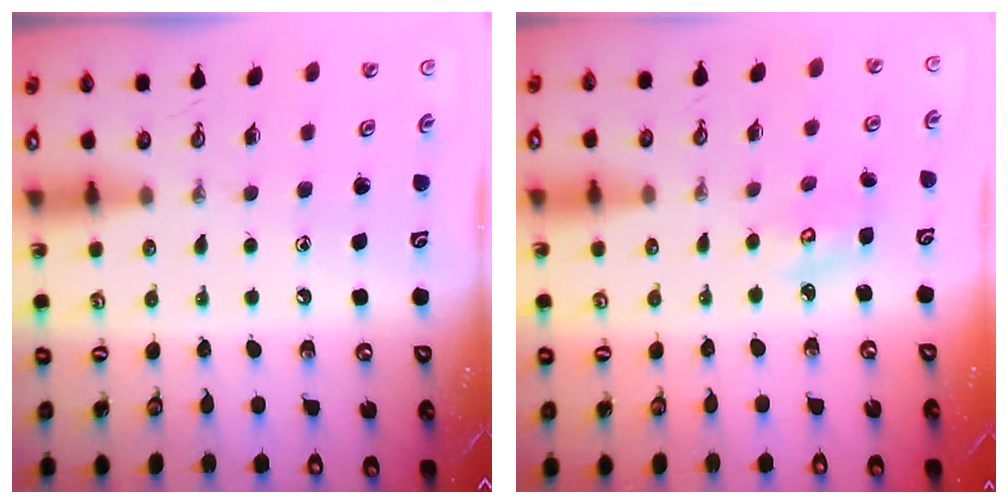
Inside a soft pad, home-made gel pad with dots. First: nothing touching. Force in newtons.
{"total": 3.5, "press": 3.5, "slide": 0.3}